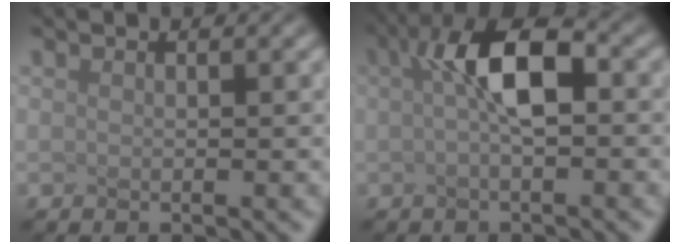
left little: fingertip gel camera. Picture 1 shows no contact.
{"total": 3.9, "force": [-0.5, 0.4, 3.8], "torque": [-0.095, 0.006, 0.025]}